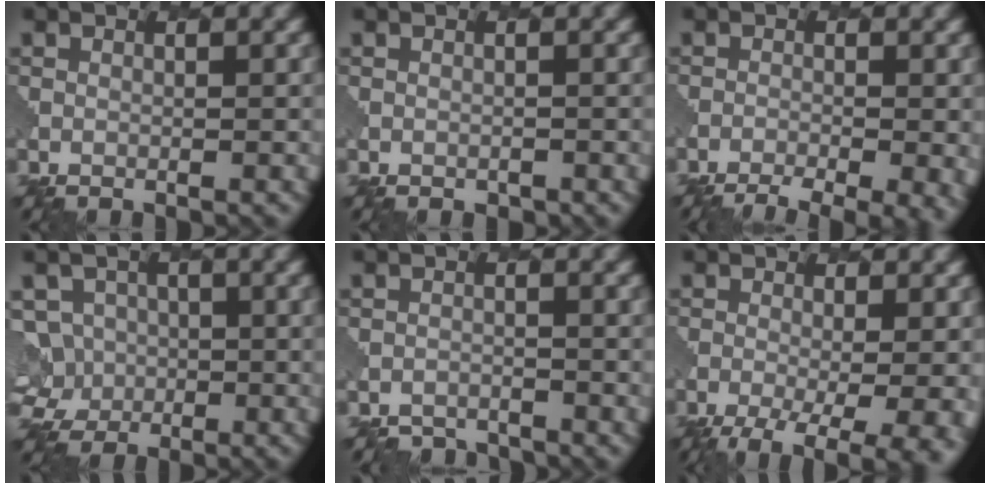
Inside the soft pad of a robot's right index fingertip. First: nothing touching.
{"total": 0.9, "force": [-0.6, 0.7, 0.2], "torque": [-0.001, -0.003, -0.002]}
{"total": 8.3, "force": [-5.6, 2.9, 5.5], "torque": [-0.068, -0.022, -0.066]}
{"total": 5.2, "force": [-0.5, 5.0, 1.4], "torque": [-0.025, 0.014, -0.026]}
{"total": 2.5, "force": [-2.4, 0.5, -0.5], "torque": [0.011, -0.001, -0.038]}
{"total": 10.2, "force": [-3.7, 4.6, 8.3], "torque": [-0.102, -0.018, -0.039]}